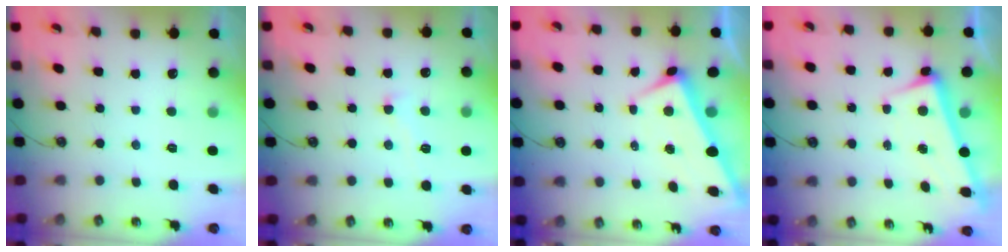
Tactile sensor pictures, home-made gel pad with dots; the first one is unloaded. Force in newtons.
{"total": 0.8, "press": 0.7, "slide": 0.4}
{"total": 2.8, "press": 2.8, "slide": 0.6}
{"total": 2.6, "press": 2.5, "slide": 0.7}